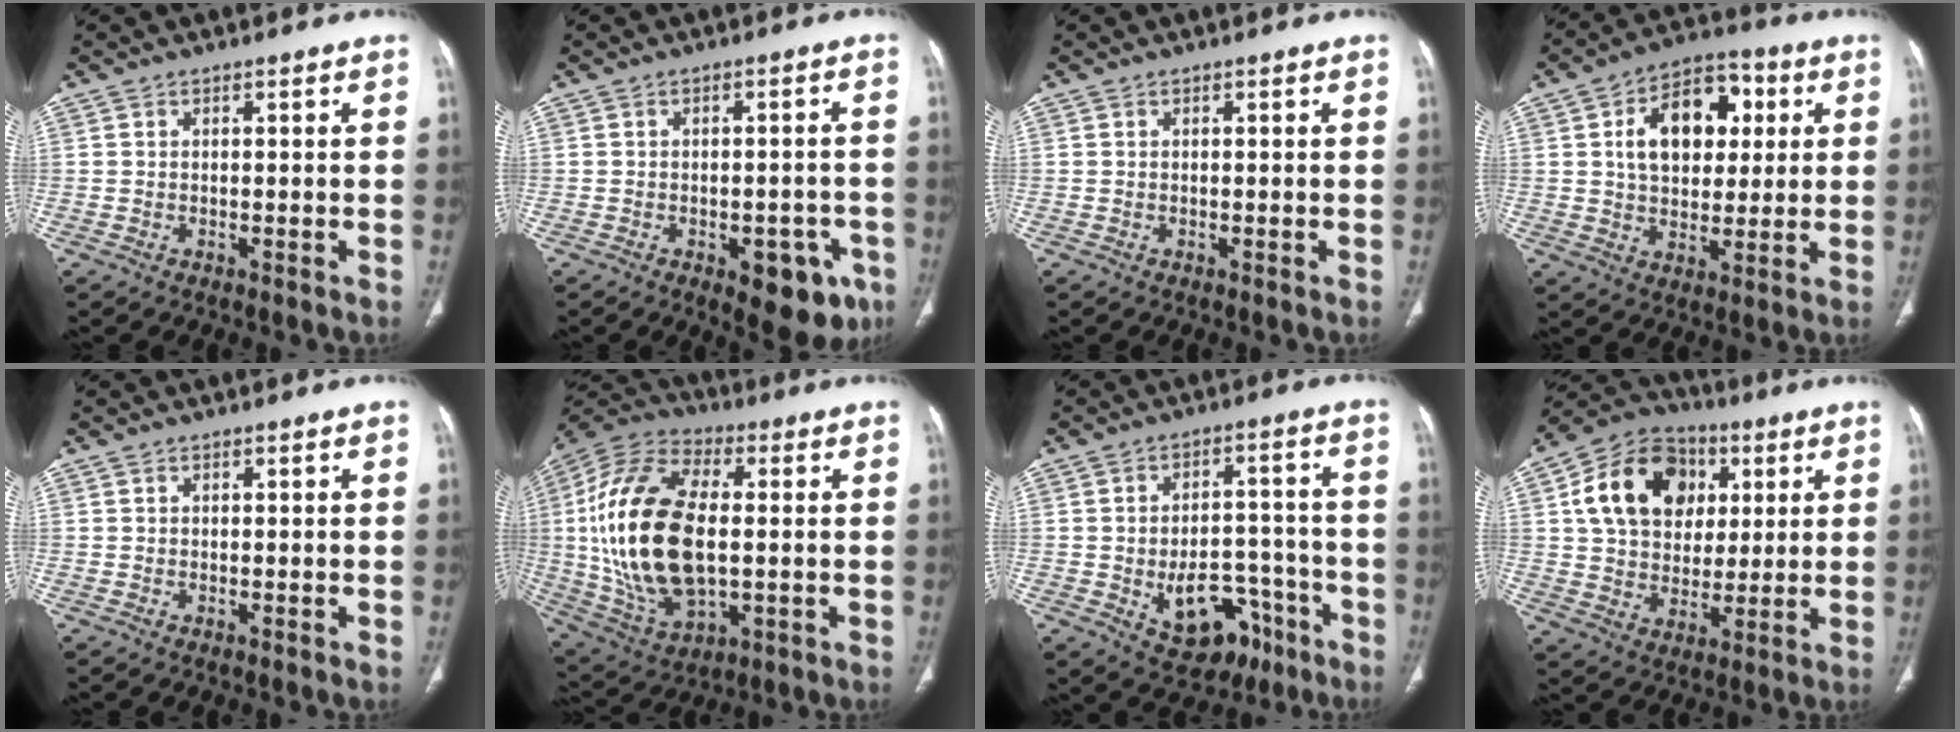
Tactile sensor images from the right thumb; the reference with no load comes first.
{"total": 10.1, "force": [-4.7, 5.1, 7.3], "torque": [-0.057, 0.015, -0.051]}
{"total": 0.0}
{"total": 15.2, "force": [3.6, 10.0, 10.8], "torque": [-0.132, 0.009, 0.054]}
{"total": 0.0}
{"total": 25.7, "force": [0.5, 14.1, 21.5], "torque": [-0.436, -0.001, 0.016]}
{"total": 13.5, "force": [-5.9, 8.9, 8.4], "torque": [-0.089, 0.045, -0.069]}
{"total": 17.9, "force": [5.0, 13.9, 10.1], "torque": [-0.153, 0.006, 0.083]}